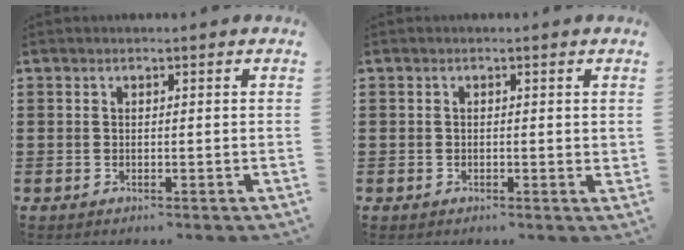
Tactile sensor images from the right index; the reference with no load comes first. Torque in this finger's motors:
{"motor_torque": [-0.37, 0.32, 0.06, 0.00]}